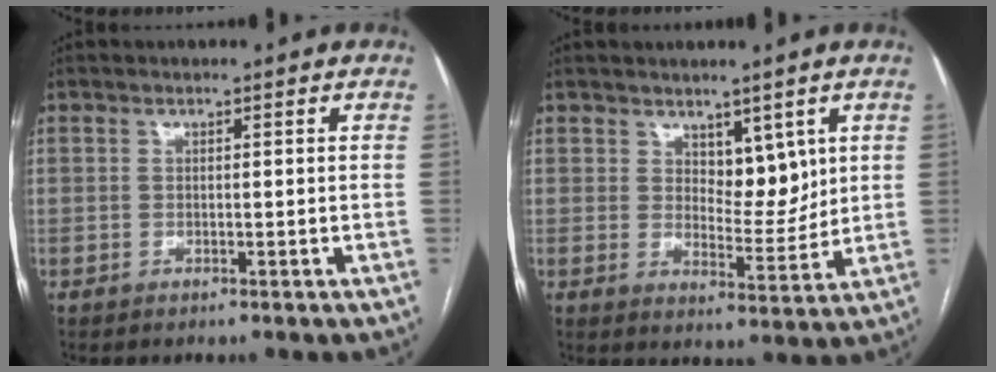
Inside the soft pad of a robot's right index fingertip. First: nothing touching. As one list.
[{"total": 5.5, "force": [2.9, 2.8, 3.8], "torque": [-0.053, -0.007, 0.052]}]